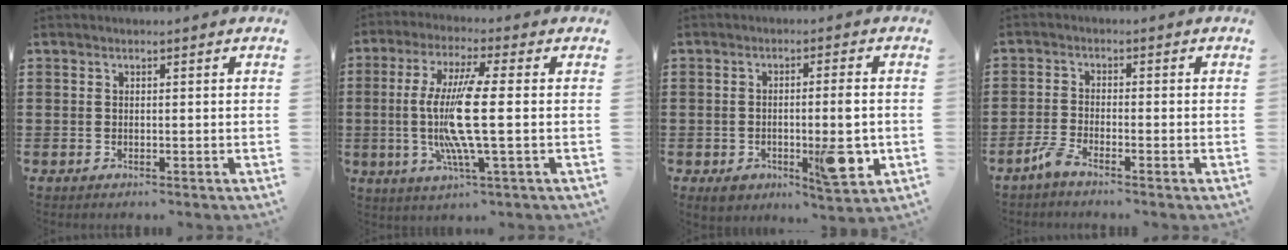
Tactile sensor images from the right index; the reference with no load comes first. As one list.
[{"total": 10.6, "force": [-0.8, 0.0, 10.5], "torque": [-0.221, -0.025, -0.026]}, {"total": 8.9, "force": [-1.9, 2.9, 8.2], "torque": [-0.121, -0.005, -0.026]}, {"total": 2.7, "force": [-2.2, 0.1, 1.5], "torque": [-0.049, -0.004, -0.049]}]